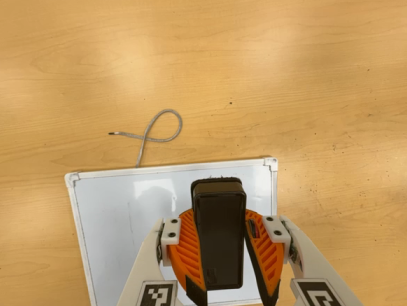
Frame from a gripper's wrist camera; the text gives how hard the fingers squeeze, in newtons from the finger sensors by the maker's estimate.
{"total": 12.0, "left": 11.2, "right": 12.9}